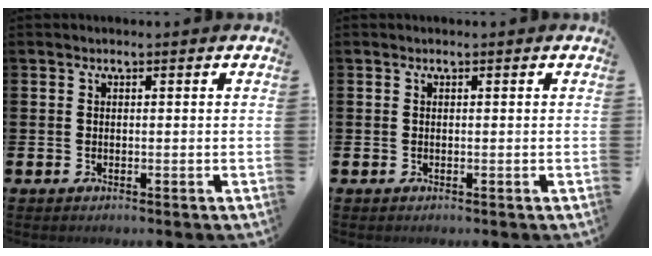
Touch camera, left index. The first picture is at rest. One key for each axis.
{"total": 0.0}